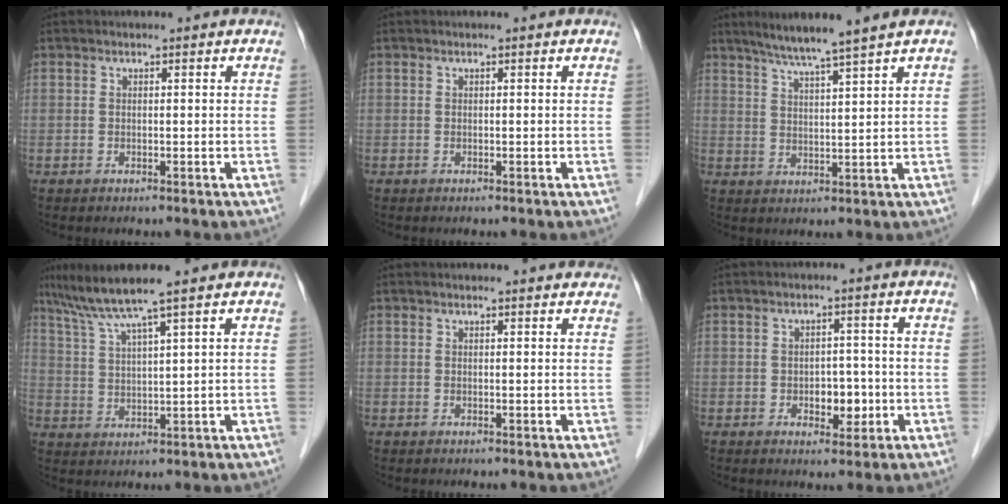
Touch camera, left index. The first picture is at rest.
{"total": 0.0}
{"total": 6.5, "force": [5.0, -1.5, 3.9], "torque": [-0.068, 0.004, 0.089]}
{"total": 7.1, "force": [5.5, -1.4, 4.2], "torque": [-0.087, 0.008, 0.108]}
{"total": 4.3, "force": [4.1, 0.9, 0.9], "torque": [-0.008, 0.015, 0.038]}
{"total": 3.8, "force": [-0.9, 2.4, 2.7], "torque": [-0.033, 0.005, -0.007]}